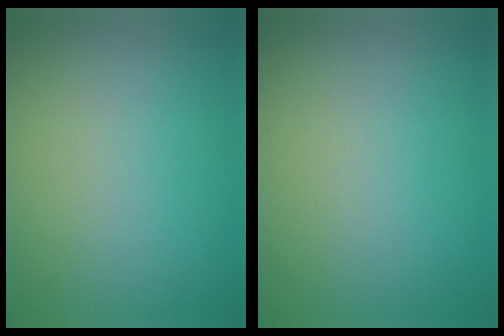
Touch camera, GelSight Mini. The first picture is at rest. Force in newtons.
{"total": 0.0}